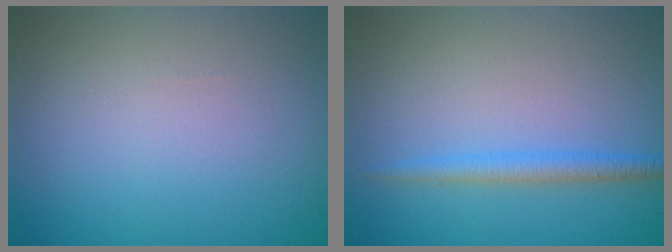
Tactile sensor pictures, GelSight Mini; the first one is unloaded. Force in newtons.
{"total": 1.9, "press": 1.9, "slide": 0.0}